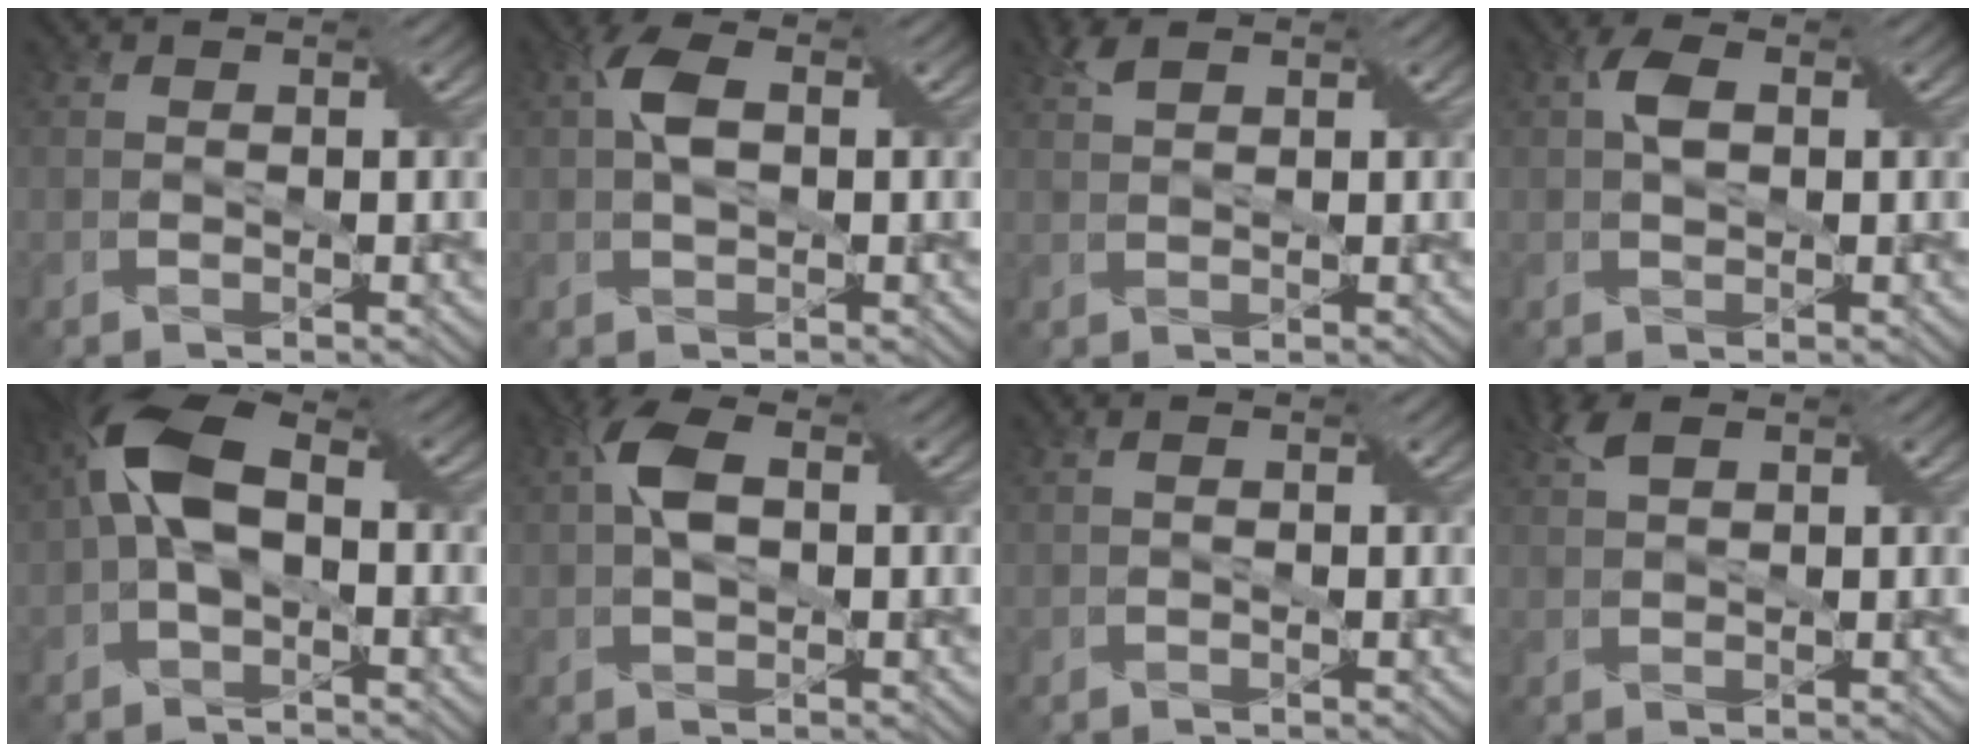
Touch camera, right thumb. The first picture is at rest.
{"total": 4.0, "force": [0.4, 2.1, 3.3], "torque": [-0.070, 0.009, 0.003]}
{"total": 2.2, "force": [1.4, 0.8, 1.5], "torque": [-0.037, 0.009, 0.027]}
{"total": 2.9, "force": [0.5, 1.7, 2.3], "torque": [-0.048, 0.007, 0.005]}
{"total": 9.2, "force": [0.1, 5.0, 7.7], "torque": [-0.174, 0.027, -0.009]}
{"total": 4.8, "force": [0.4, 2.6, 4.0], "torque": [-0.084, 0.011, 0.004]}
{"total": 0.6, "force": [0.1, 0.2, 0.5], "torque": [-0.012, 0.004, 0.003]}
{"total": 3.0, "force": [1.7, 1.2, 2.2], "torque": [-0.051, 0.013, 0.032]}